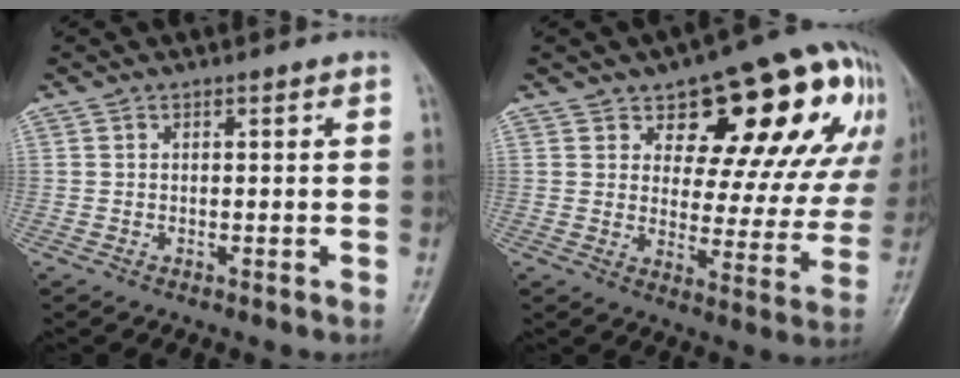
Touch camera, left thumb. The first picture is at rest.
{"total": 22.8, "force": [10.3, 10.5, 17.4], "torque": [-0.176, -0.016, 0.142]}